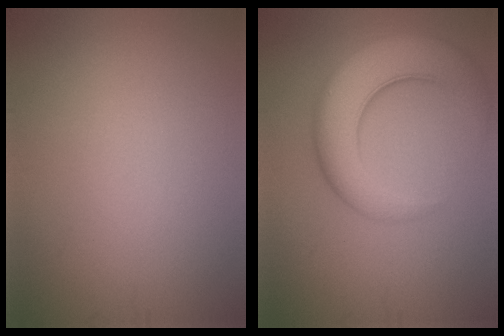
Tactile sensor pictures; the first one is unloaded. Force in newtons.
{"total": 7.3, "press": 7.3, "slide": 0.4}